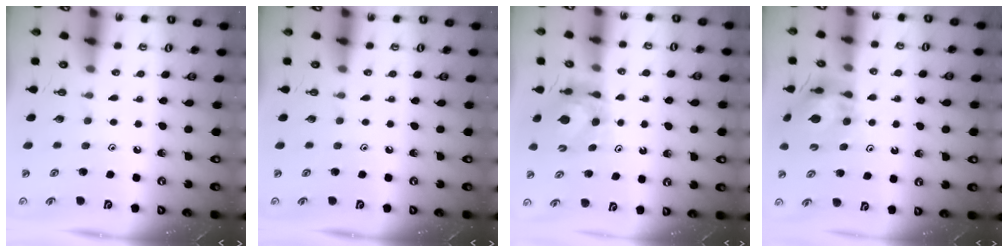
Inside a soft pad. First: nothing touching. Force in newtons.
{"total": 0.0}
{"total": 6.2, "press": 6.1, "slide": 0.8}
{"total": 10.8, "press": 10.8, "slide": 1.2}